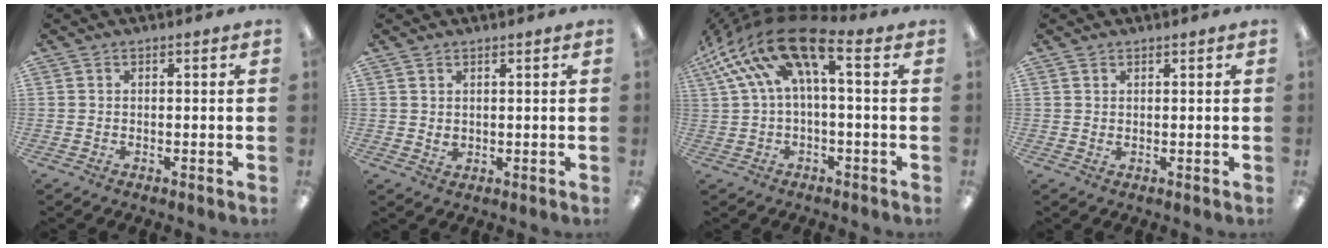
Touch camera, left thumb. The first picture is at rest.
{"total": 1.9, "force": [1.1, 1.3, 0.8], "torque": [-0.010, -0.002, 0.019]}
{"total": 17.2, "force": [6.0, 6.5, 14.7], "torque": [-0.308, -0.027, 0.100]}
{"total": 1.0, "force": [0.7, 0.4, 0.6], "torque": [-0.013, 0.000, 0.012]}